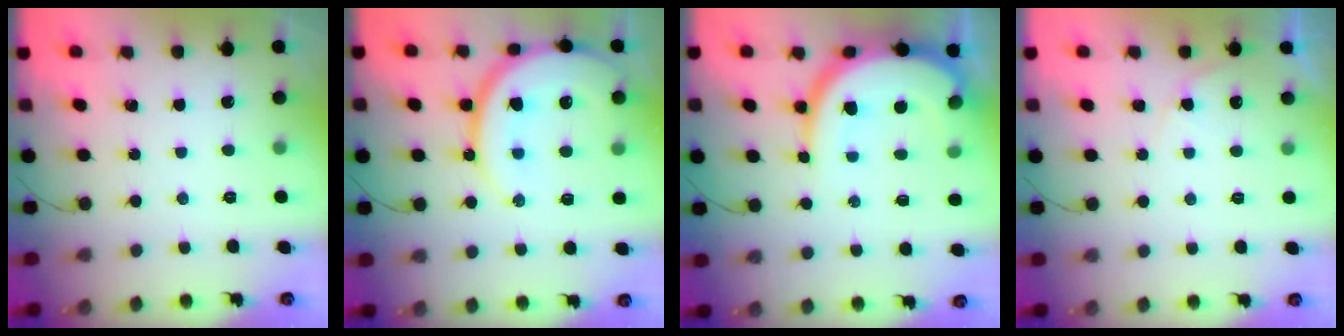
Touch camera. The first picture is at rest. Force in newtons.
{"total": 17.1, "press": 17.1, "slide": 1.4}
{"total": 14.0, "press": 14.0, "slide": 1.4}
{"total": 3.4, "press": 3.4, "slide": 0.0}